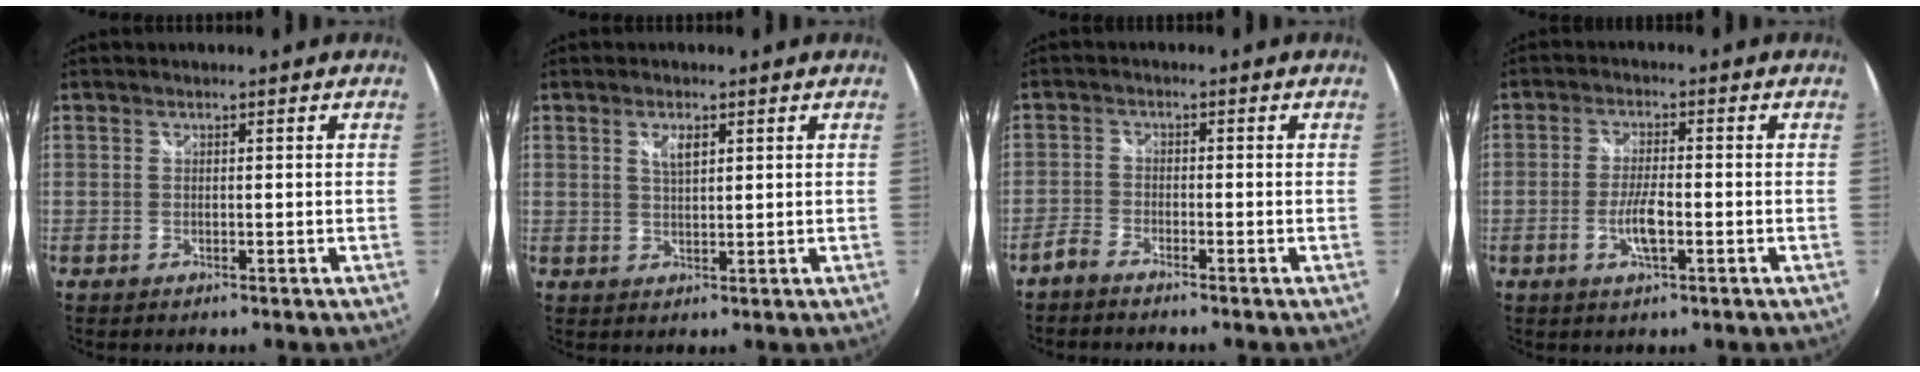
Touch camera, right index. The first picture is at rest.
{"total": 3.1, "force": [1.5, 1.4, 2.4], "torque": [-0.040, 0.000, 0.026]}
{"total": 2.6, "force": [-2.3, 0.9, 0.7], "torque": [-0.028, 0.004, -0.049]}
{"total": 5.1, "force": [-1.5, 1.3, 4.7], "torque": [-0.095, -0.005, -0.029]}